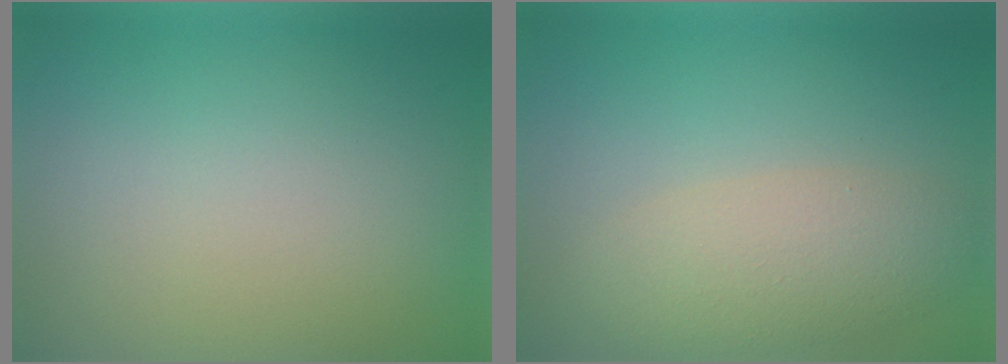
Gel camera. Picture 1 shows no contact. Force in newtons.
{"total": 4.6, "press": 4.6, "slide": 0.2}